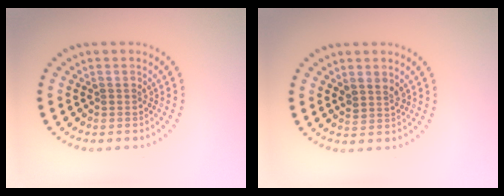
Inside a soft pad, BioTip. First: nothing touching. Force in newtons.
{"total": 1.5, "press": 1.3, "slide": 0.8}